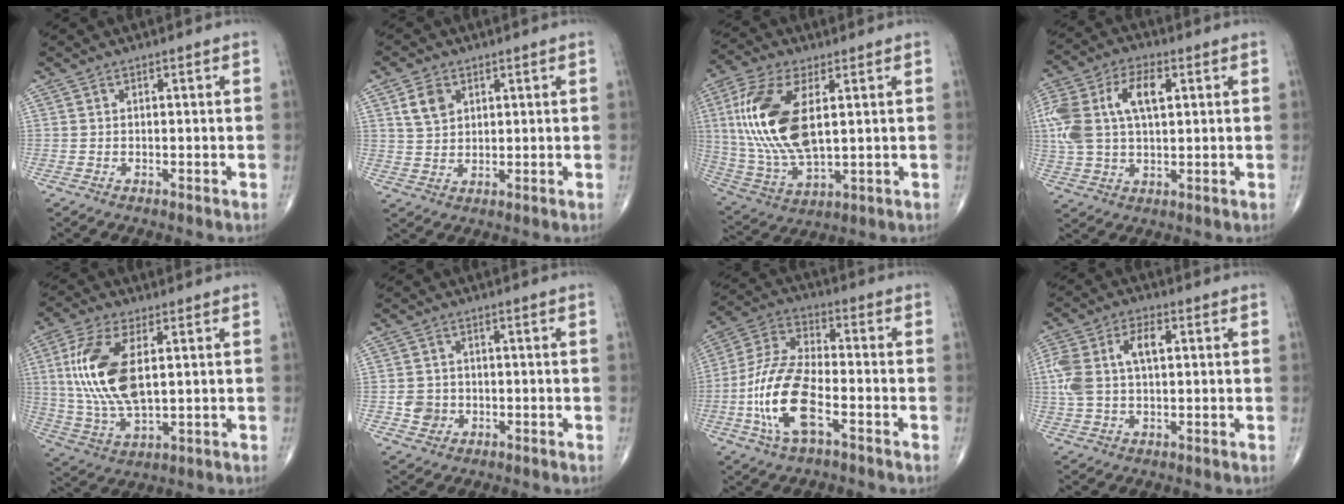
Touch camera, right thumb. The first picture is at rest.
{"total": 5.0, "force": [2.2, 3.6, 2.7], "torque": [-0.037, -0.008, 0.043]}
{"total": 18.7, "force": [3.5, 8.8, 16.1], "torque": [-0.346, -0.012, 0.071]}
{"total": 17.3, "force": [4.0, 9.7, 13.7], "torque": [-0.304, 0.022, 0.071]}
{"total": 15.6, "force": [2.8, 7.3, 13.5], "torque": [-0.285, -0.008, 0.060]}
{"total": 3.7, "force": [-0.7, 3.4, 1.2], "torque": [0.002, 0.004, -0.011]}
{"total": 14.7, "force": [-5.0, 6.2, 12.4], "torque": [-0.260, 0.025, -0.097]}
{"total": 11.0, "force": [1.9, 6.1, 9.0], "torque": [-0.200, 0.026, 0.040]}